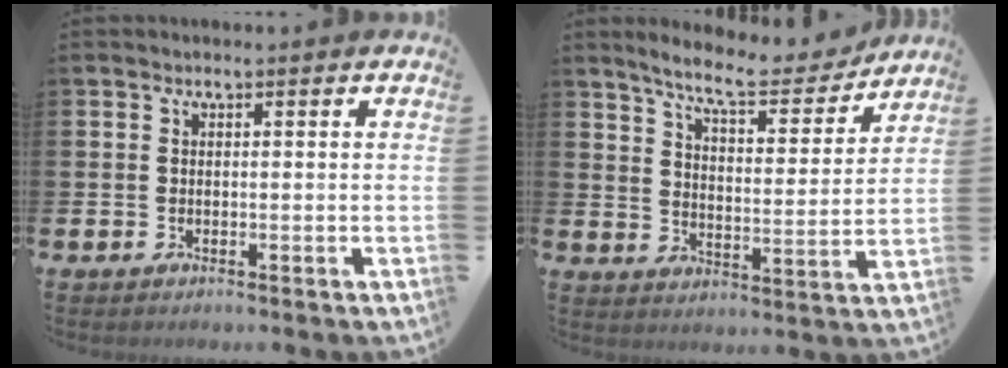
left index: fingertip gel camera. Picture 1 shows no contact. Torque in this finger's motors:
{"motor_torque": [1.02, -1.11, 0.42, 0.14]}